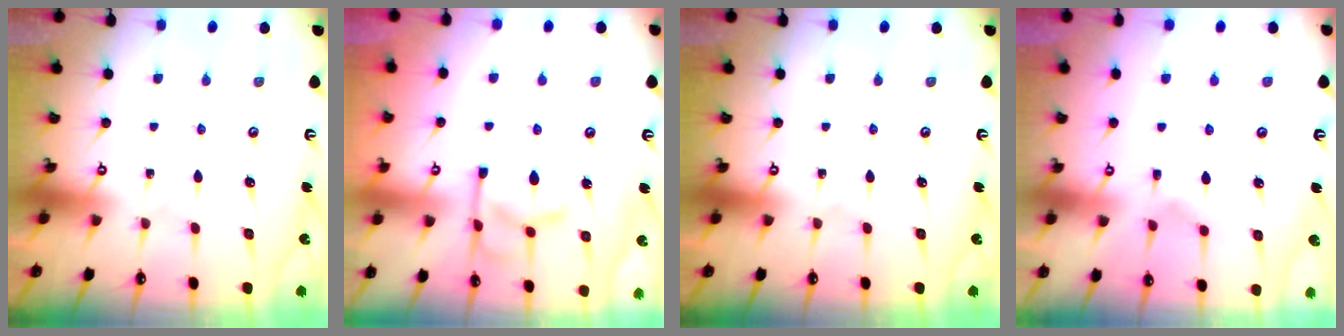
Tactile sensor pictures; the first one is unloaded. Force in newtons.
{"total": 4.7, "press": 4.7, "slide": 0.4}
{"total": 0.0}
{"total": 2.4, "press": 2.1, "slide": 1.2}